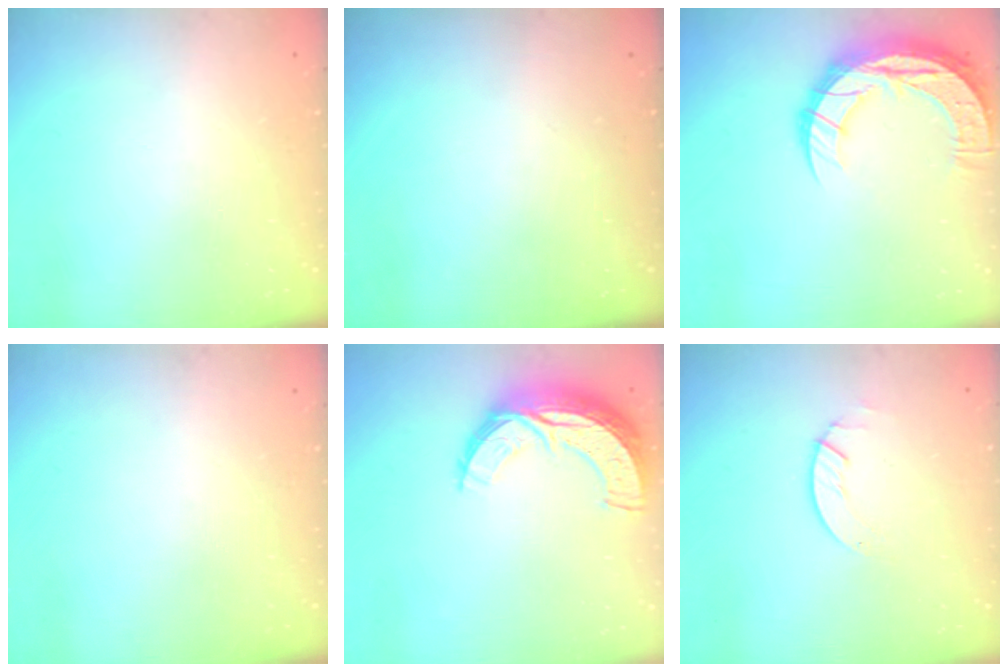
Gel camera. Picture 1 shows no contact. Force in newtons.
{"total": 0.0}
{"total": 15.8, "press": 15.7, "slide": 1.1}
{"total": 0.0}
{"total": 12.8, "press": 12.7, "slide": 1.0}
{"total": 1.4, "press": 1.4, "slide": 0.2}